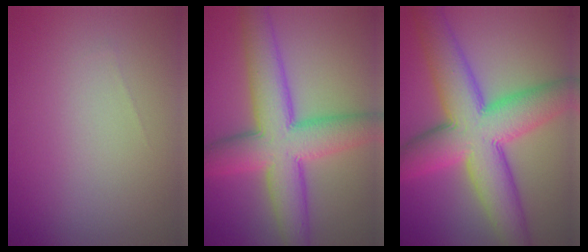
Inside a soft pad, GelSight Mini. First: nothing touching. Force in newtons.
{"total": 9.5, "press": 9.5, "slide": 0.3}
{"total": 11.6, "press": 11.6, "slide": 0.3}